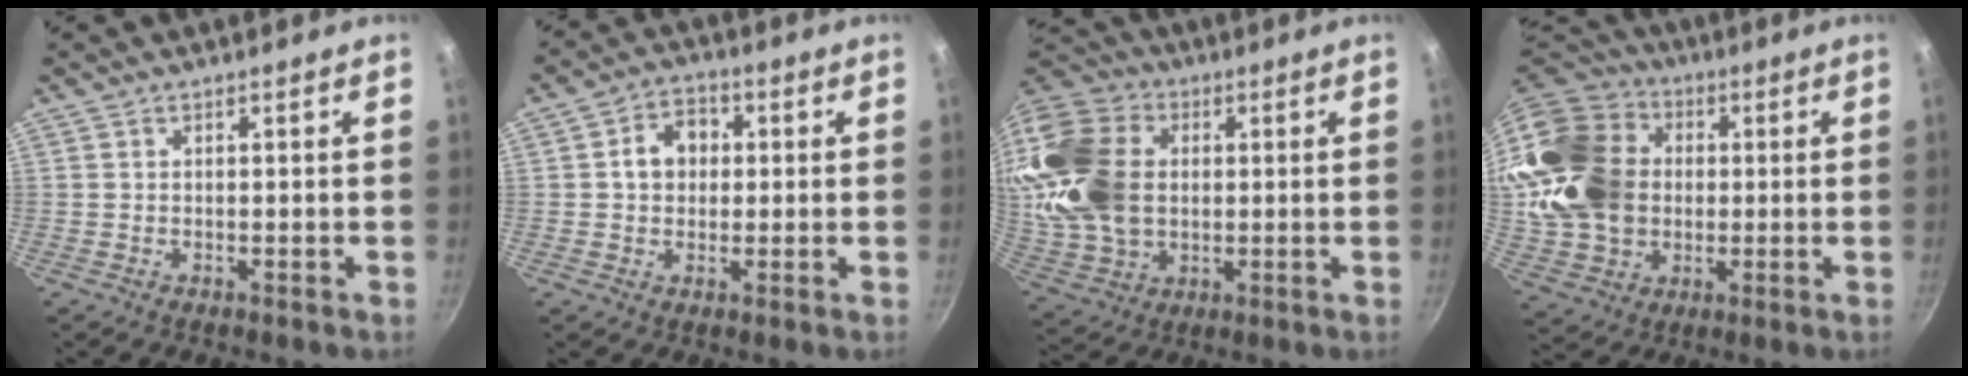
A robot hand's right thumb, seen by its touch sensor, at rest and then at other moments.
{"total": 6.9, "force": [0.8, 5.6, 4.0], "torque": [-0.034, 0.014, 0.004]}
{"total": 21.9, "force": [2.7, 16.2, 14.5], "torque": [-0.276, 0.014, 0.059]}
{"total": 23.2, "force": [2.1, 18.6, 13.7], "torque": [-0.248, 0.032, 0.051]}